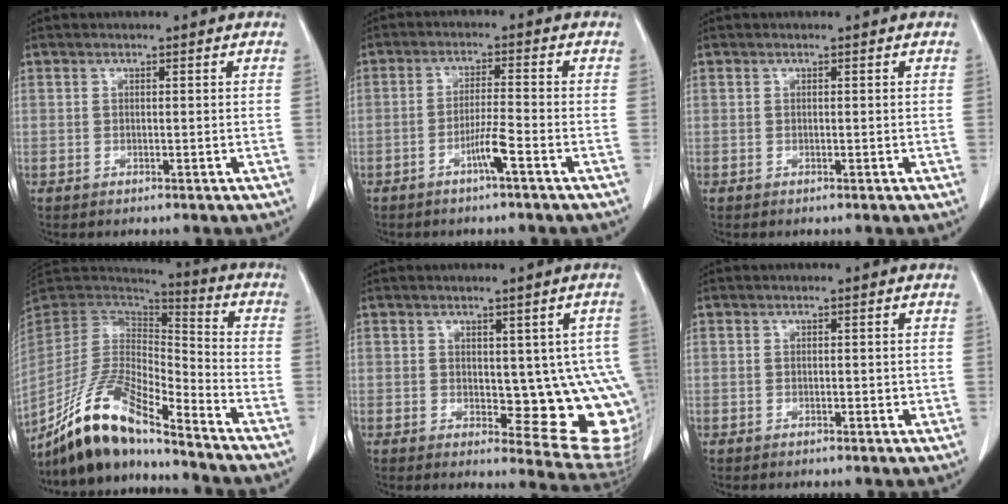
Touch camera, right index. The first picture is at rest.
{"total": 3.0, "force": [-1.7, -0.5, 2.5], "torque": [-0.047, -0.003, -0.033]}
{"total": 0.0}
{"total": 15.7, "force": [-12.9, 2.5, 8.7], "torque": [-0.169, 0.005, -0.241]}
{"total": 11.6, "force": [0.2, 4.9, 10.5], "torque": [-0.098, -0.006, 0.011]}
{"total": 0.9, "force": [0.0, 0.5, 0.7], "torque": [-0.008, 0.001, -0.001]}